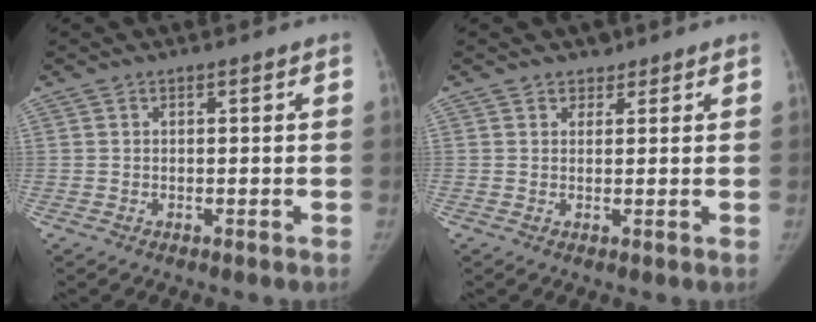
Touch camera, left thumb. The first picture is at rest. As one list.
[{"total": 1.7, "force": [1.3, 1.1, -0.1], "torque": [0.014, -0.006, 0.016]}]